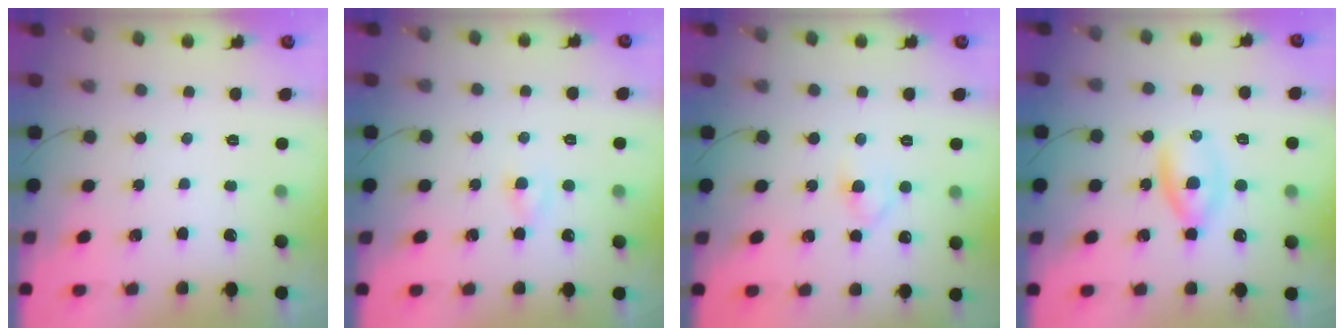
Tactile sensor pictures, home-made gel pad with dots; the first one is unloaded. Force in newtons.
{"total": 1.0, "press": 0.8, "slide": 0.6}
{"total": 2.4, "press": 2.1, "slide": 1.1}
{"total": 3.0, "press": 2.9, "slide": 0.9}